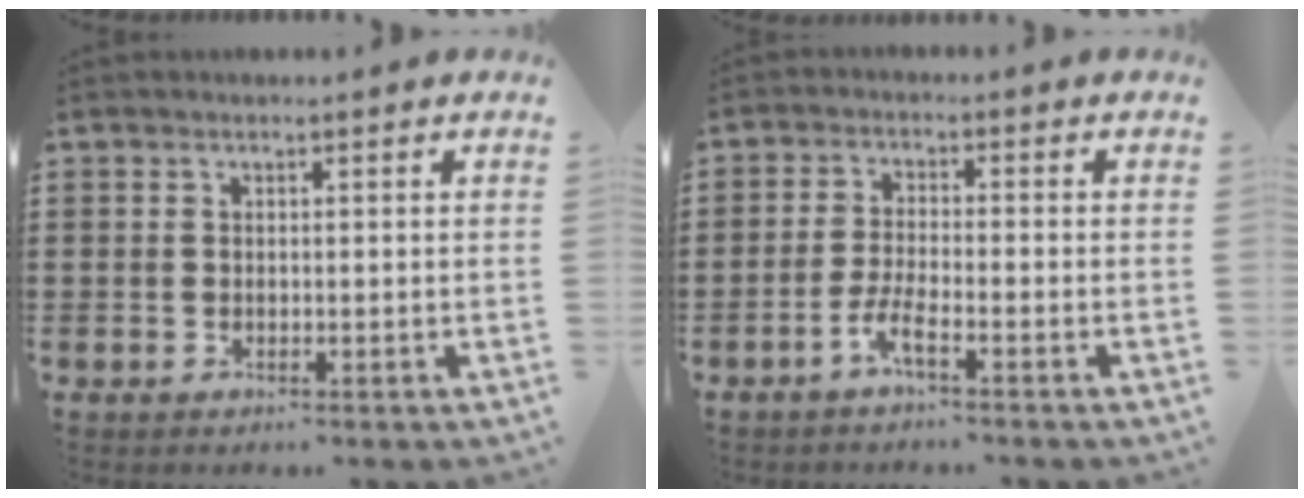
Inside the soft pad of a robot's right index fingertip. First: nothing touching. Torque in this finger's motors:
{"motor_torque": [1.25, 0.89, 0.25, 0.10]}